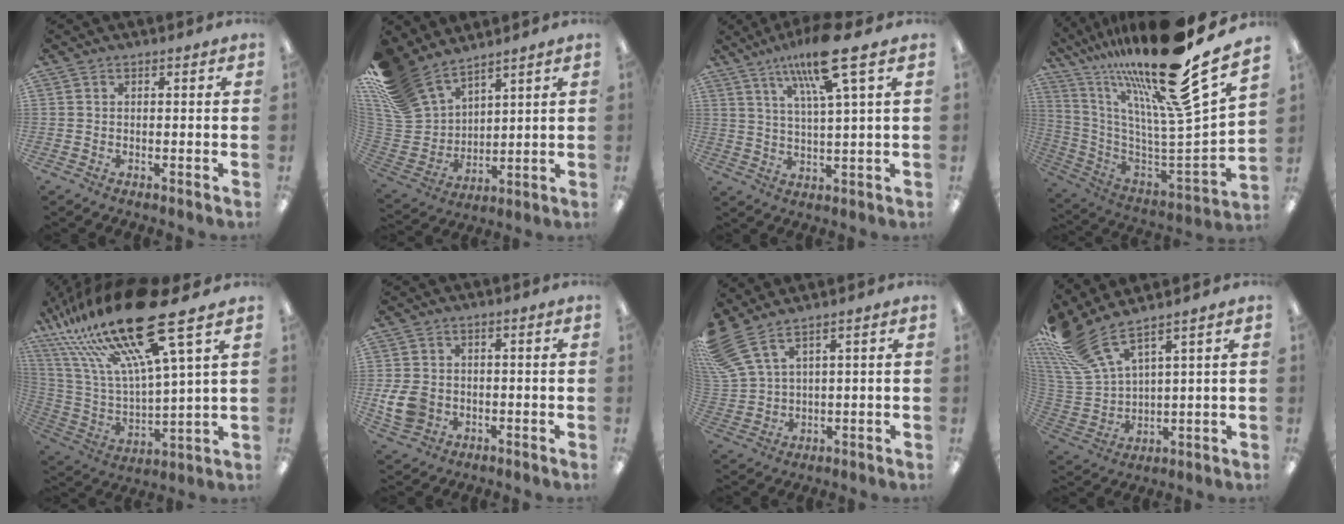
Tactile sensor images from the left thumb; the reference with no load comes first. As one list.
[{"total": 16.3, "force": [12.8, 8.1, 5.9], "torque": [-0.172, -0.078, 0.247]}, {"total": 13.2, "force": [8.0, 2.0, 10.3], "torque": [-0.190, -0.021, 0.129]}, {"total": 24.8, "force": [18.9, 1.1, 16.0], "torque": [-0.246, -0.161, 0.296]}, {"total": 27.9, "force": [18.9, 5.9, 19.7], "torque": [-0.402, -0.112, 0.302]}, {"total": 7.6, "force": [-1.1, 6.3, 4.1], "torque": [-0.097, 0.007, -0.018]}, {"total": 9.4, "force": [6.3, 3.6, 5.9], "torque": [-0.138, -0.021, 0.123]}, {"total": 13.3, "force": [10.0, 4.6, 7.4], "torque": [-0.184, -0.058, 0.188]}]